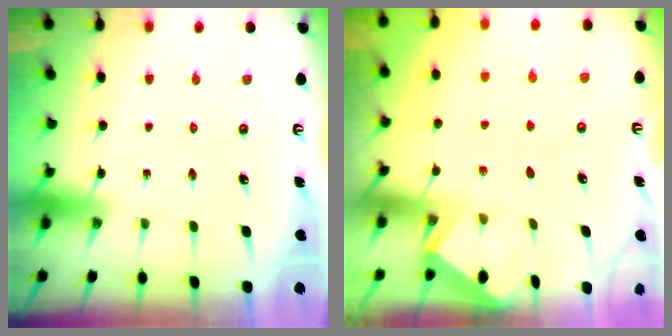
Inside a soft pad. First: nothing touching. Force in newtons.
{"total": 1.7, "press": 1.6, "slide": 0.2}